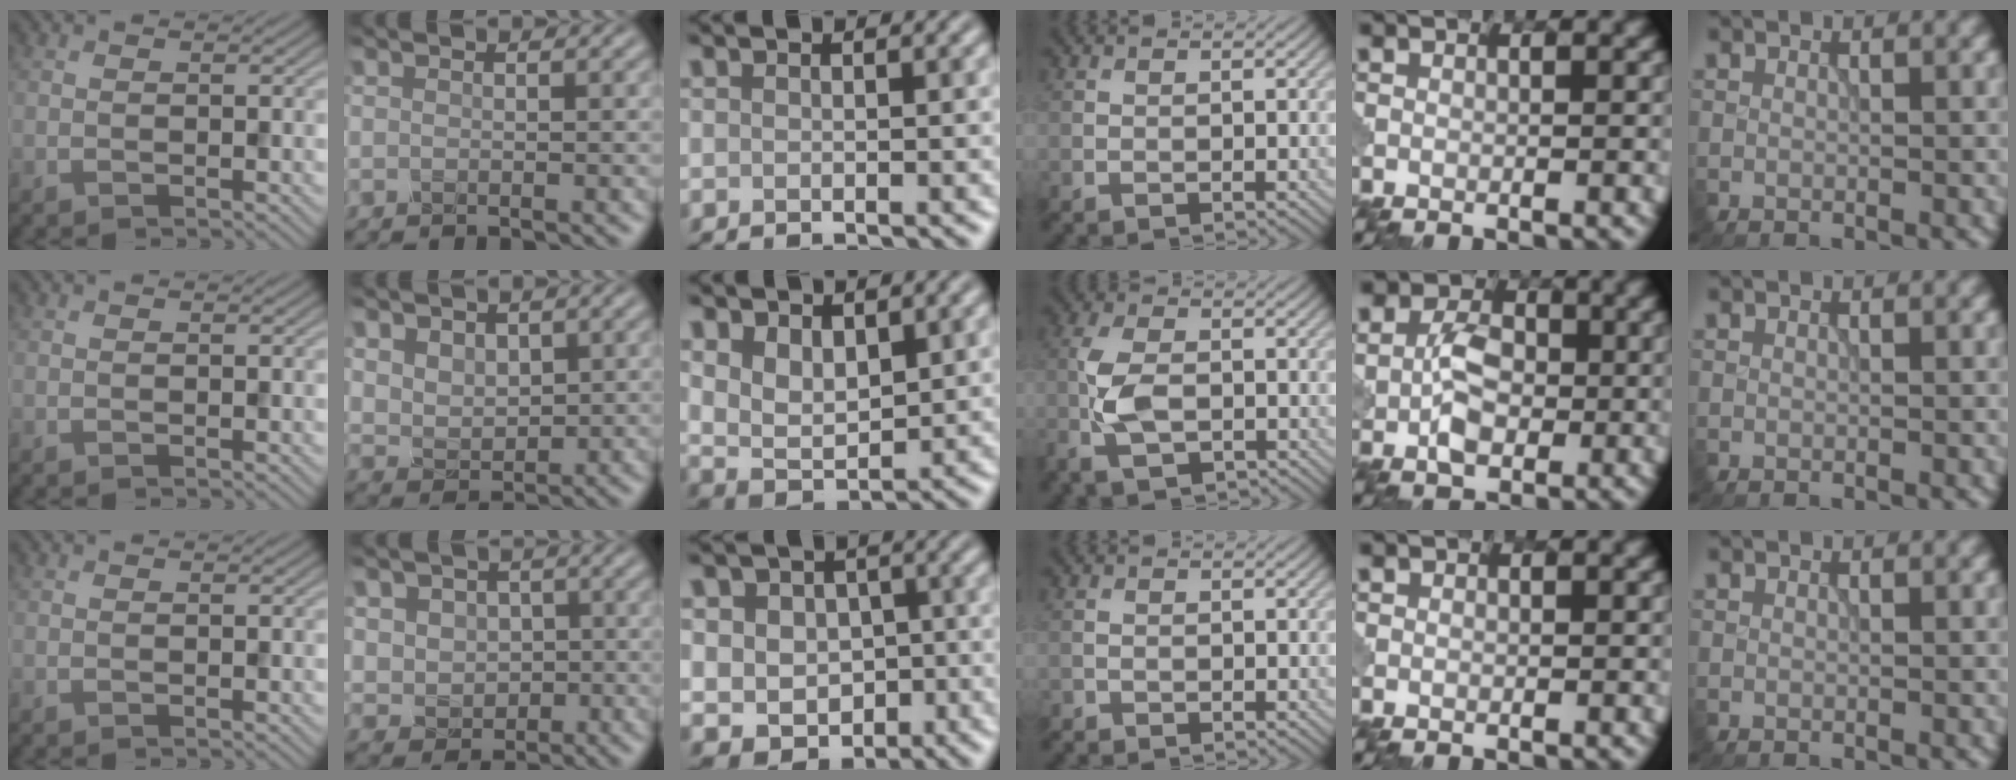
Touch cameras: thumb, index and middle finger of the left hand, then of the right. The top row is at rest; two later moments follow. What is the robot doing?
{"motion": "insert", "object": "pin"}